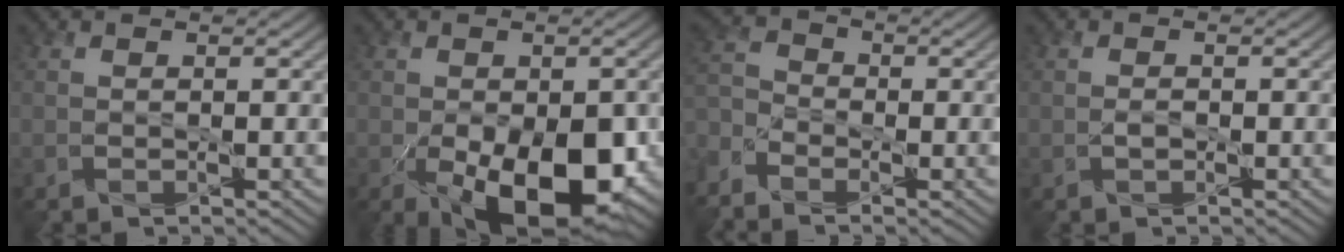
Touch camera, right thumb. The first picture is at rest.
{"total": 11.9, "force": [-3.8, 6.5, 9.2], "torque": [-0.151, -0.045, -0.040]}
{"total": 5.0, "force": [-3.3, 2.8, 2.5], "torque": [-0.076, -0.010, -0.078]}
{"total": 0.9, "force": [-0.3, 0.5, 0.7], "torque": [-0.016, 0.000, -0.005]}